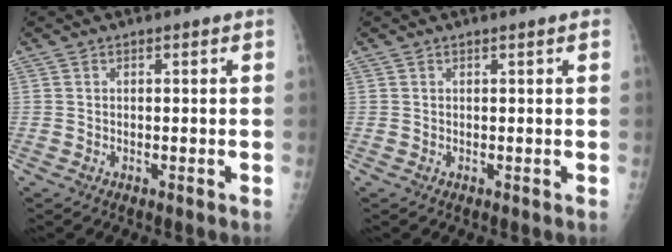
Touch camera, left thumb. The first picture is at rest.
{"total": 0.7, "force": [0.4, -0.1, 0.6], "torque": [-0.010, 0.000, 0.005]}